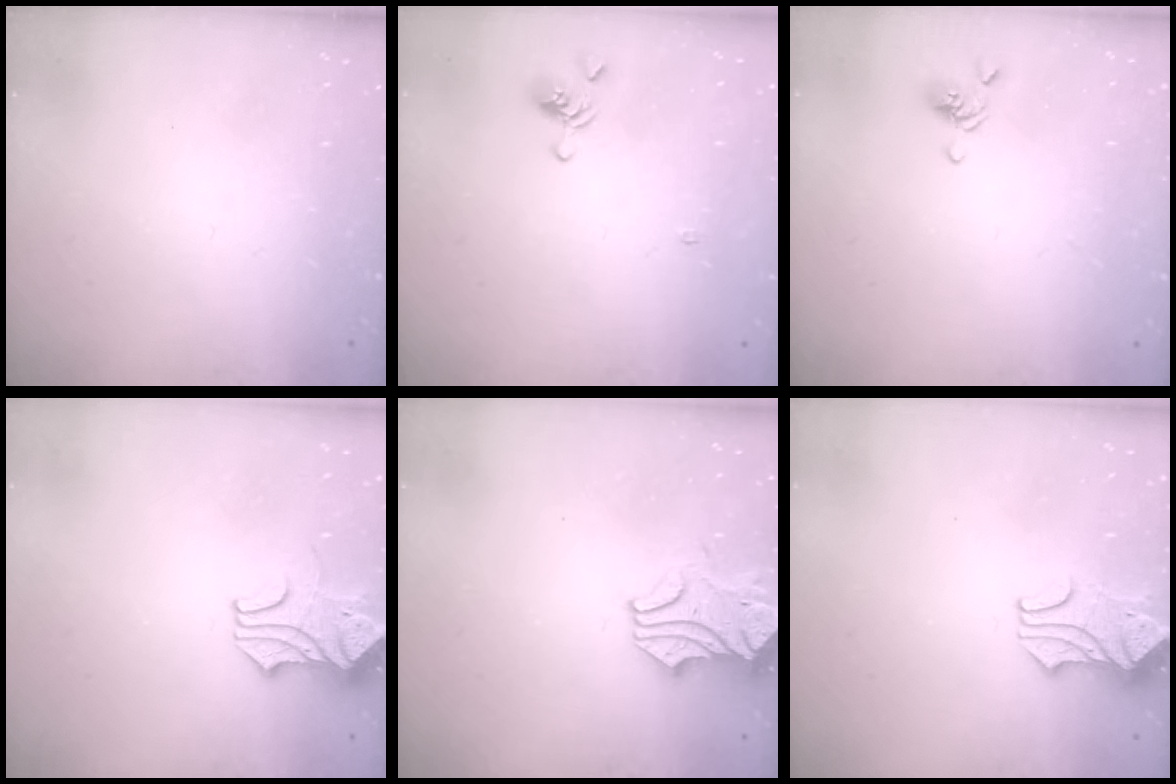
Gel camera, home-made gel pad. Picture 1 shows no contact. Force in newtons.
{"total": 2.8, "press": 2.8, "slide": 0.1}
{"total": 2.6, "press": 2.5, "slide": 0.4}
{"total": 1.9, "press": 1.8, "slide": 0.7}
{"total": 1.0, "press": 0.6, "slide": 0.8}
{"total": 1.6, "press": 1.2, "slide": 1.0}